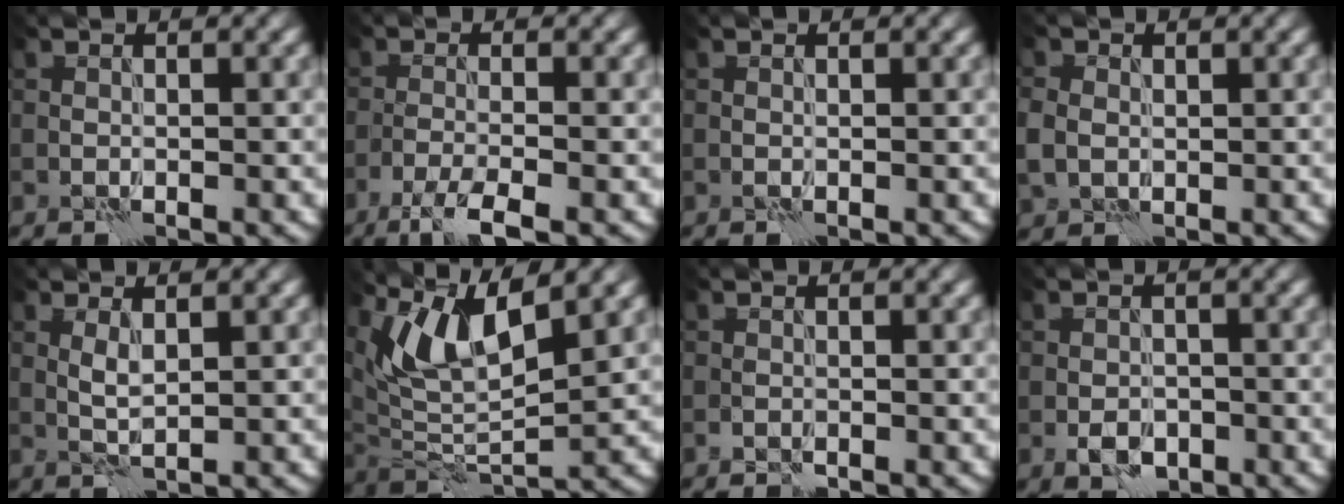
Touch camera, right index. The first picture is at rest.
{"total": 3.6, "force": [-2.4, 0.4, 2.7], "torque": [-0.053, -0.003, -0.052]}
{"total": 0.0}
{"total": 2.8, "force": [0.0, 2.4, 1.4], "torque": [-0.035, 0.001, 0.000]}
{"total": 1.4, "force": [0.4, 0.4, 1.3], "torque": [-0.033, 0.000, 0.010]}
{"total": 7.0, "force": [4.3, 2.0, 5.2], "torque": [-0.108, -0.007, 0.081]}
{"total": 0.6, "force": [-0.5, 0.3, 0.3], "torque": [-0.004, 0.003, -0.009]}
{"total": 2.6, "force": [-1.1, 1.8, 1.6], "torque": [-0.026, -0.003, -0.022]}